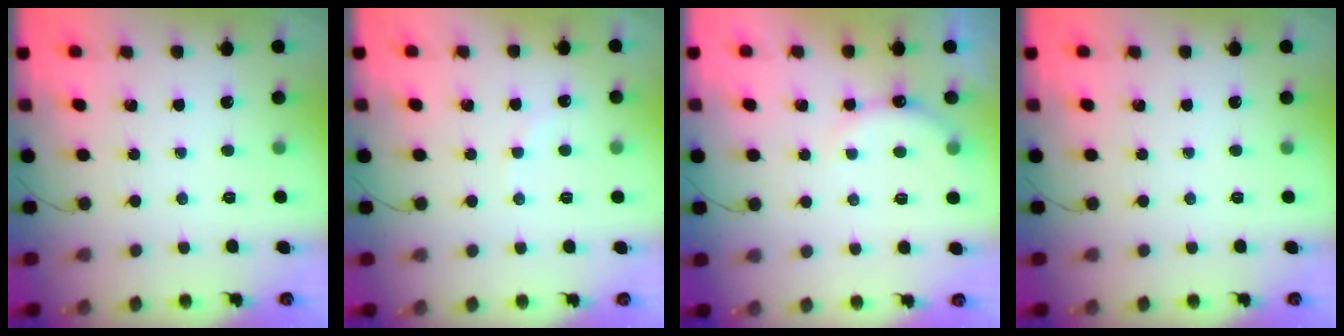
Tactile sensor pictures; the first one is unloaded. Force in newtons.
{"total": 3.7, "press": 3.7, "slide": 0.5}
{"total": 7.2, "press": 7.1, "slide": 1.0}
{"total": 0.0}